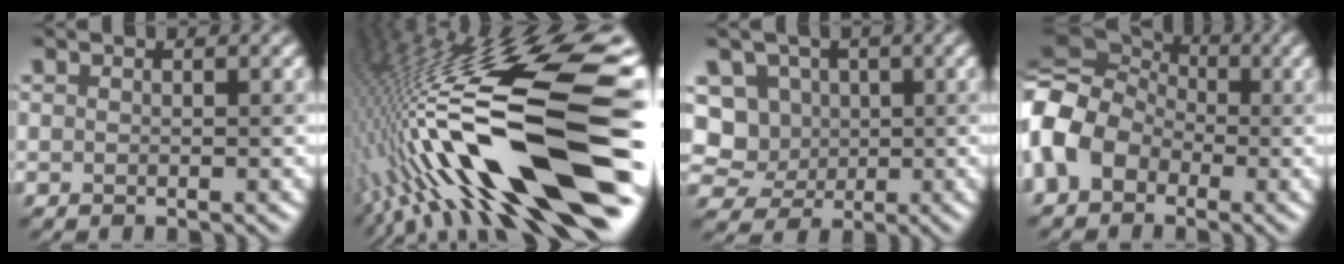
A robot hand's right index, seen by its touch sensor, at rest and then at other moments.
{"total": 15.9, "force": [-3.6, 3.0, 15.2], "torque": [-0.269, 0.026, -0.049]}
{"total": 7.7, "force": [1.8, 7.0, 2.6], "torque": [-0.040, 0.033, 0.014]}
{"total": 9.4, "force": [-1.2, 7.4, 5.6], "torque": [-0.114, 0.012, -0.038]}